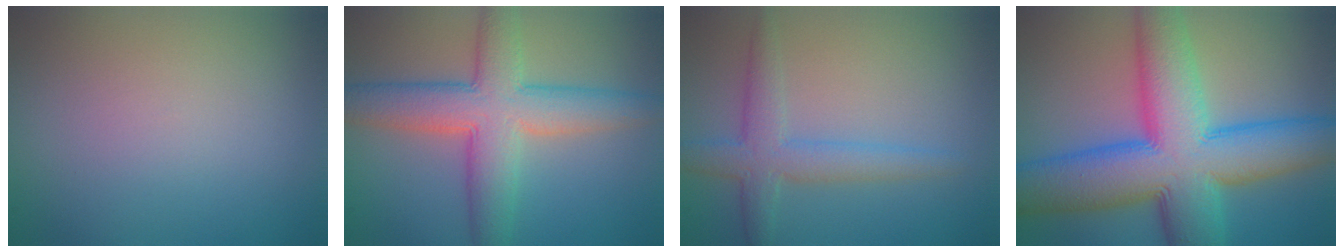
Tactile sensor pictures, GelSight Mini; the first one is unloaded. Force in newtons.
{"total": 7.6, "press": 7.6, "slide": 0.5}
{"total": 3.5, "press": 3.5, "slide": 0.1}
{"total": 14.2, "press": 14.2, "slide": 0.2}